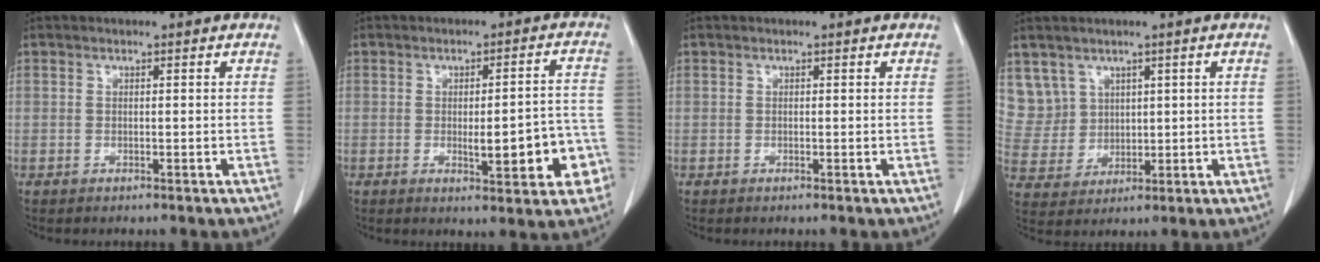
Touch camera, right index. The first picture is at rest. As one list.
[{"total": 9.6, "force": [-2.8, 2.4, 8.9], "torque": [-0.105, 0.015, -0.028]}, {"total": 0.0}, {"total": 7.7, "force": [4.4, 6.3, 0.0], "torque": [-0.008, 0.017, 0.106]}]